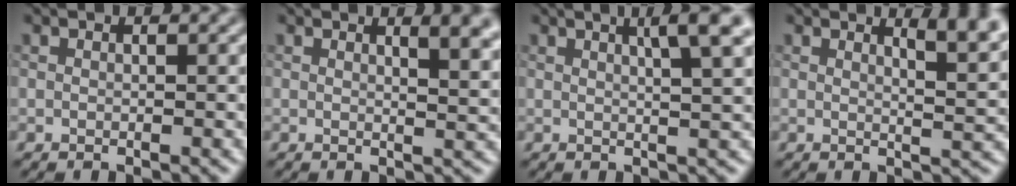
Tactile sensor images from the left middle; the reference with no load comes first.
{"total": 4.9, "force": [2.3, 2.0, 3.8], "torque": [-0.018, 0.010, 0.025]}
{"total": 4.7, "force": [2.1, 0.9, 4.1], "torque": [-0.047, 0.011, 0.026]}
{"total": 4.4, "force": [2.8, 1.2, 3.1], "torque": [-0.029, 0.002, 0.038]}